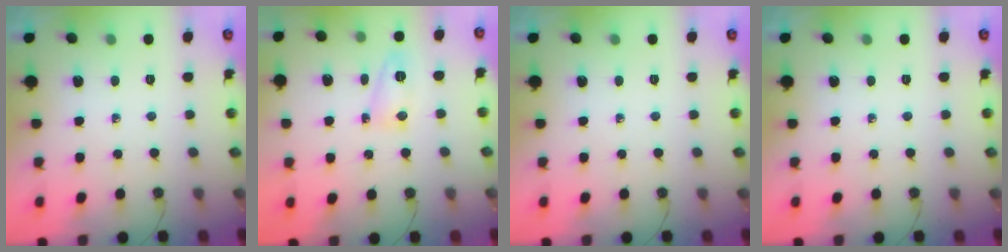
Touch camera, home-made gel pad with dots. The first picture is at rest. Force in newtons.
{"total": 4.8, "press": 4.6, "slide": 1.2}
{"total": 0.0}
{"total": 0.0}